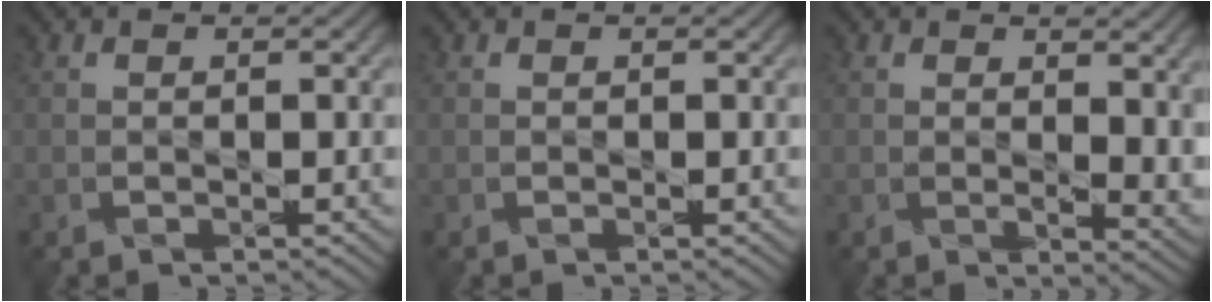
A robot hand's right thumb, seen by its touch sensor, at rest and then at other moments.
{"total": 0.0}
{"total": 7.3, "force": [1.5, 4.3, 5.7], "torque": [-0.100, -0.019, 0.045]}